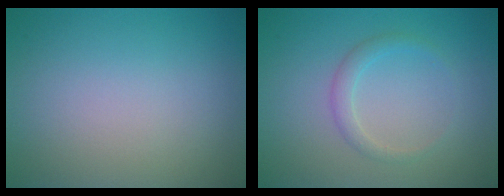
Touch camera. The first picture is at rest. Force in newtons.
{"total": 1.5, "press": 1.5, "slide": 0.2}